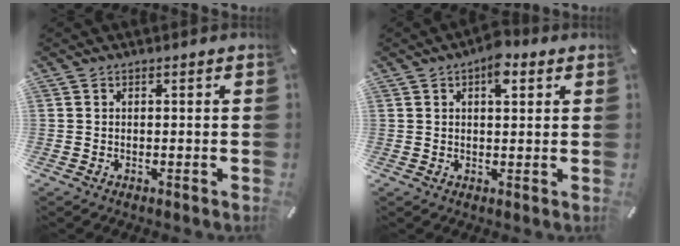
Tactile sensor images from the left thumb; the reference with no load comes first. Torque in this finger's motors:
{"motor_torque": [1.19, 1.10, 0.72, -0.47, 0.16]}